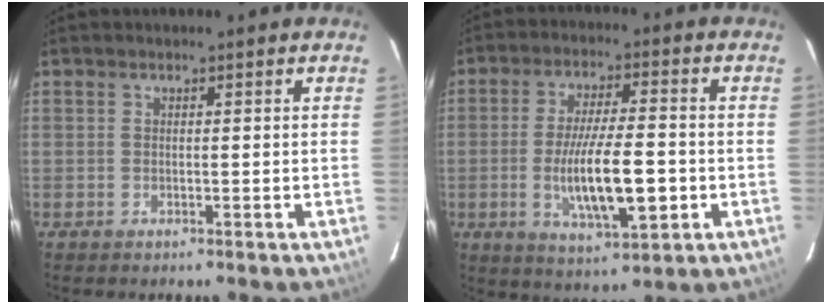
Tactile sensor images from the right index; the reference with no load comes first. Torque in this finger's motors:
{"motor_torque": [0.58, -0.16, 0.68, 0.21]}